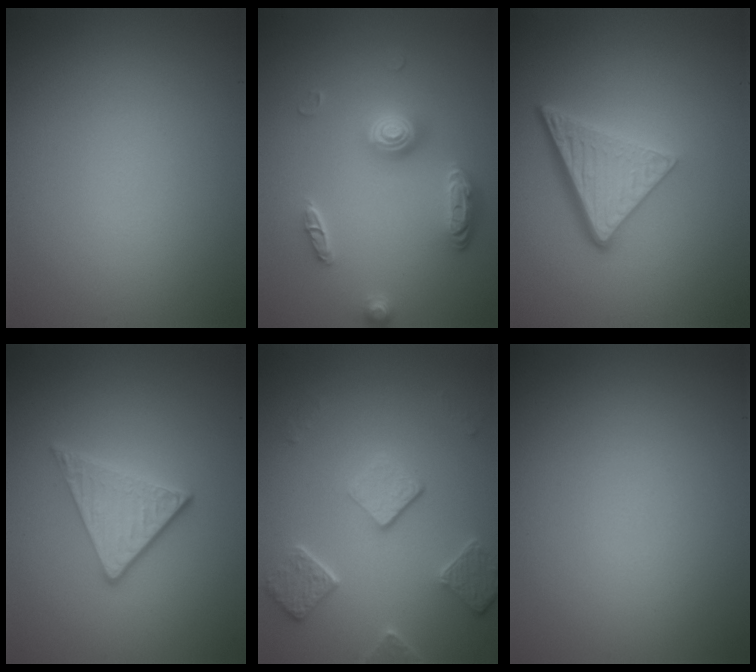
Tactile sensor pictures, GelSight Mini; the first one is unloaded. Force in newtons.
{"total": 3.4, "press": 3.0, "slide": 1.7}
{"total": 5.2, "press": 3.6, "slide": 3.8}
{"total": 2.9, "press": 2.6, "slide": 1.2}
{"total": 4.0, "press": 3.2, "slide": 2.5}
{"total": 0.0}